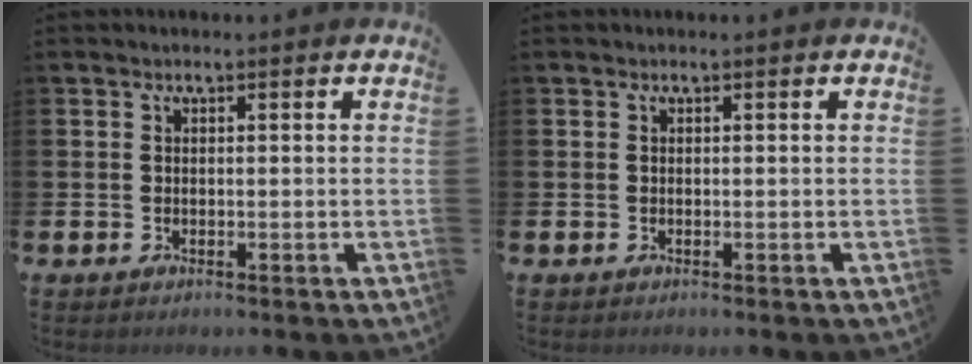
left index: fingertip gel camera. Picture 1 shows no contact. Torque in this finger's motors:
{"motor_torque": [-0.05, 0.05, 0.01, 0.00]}